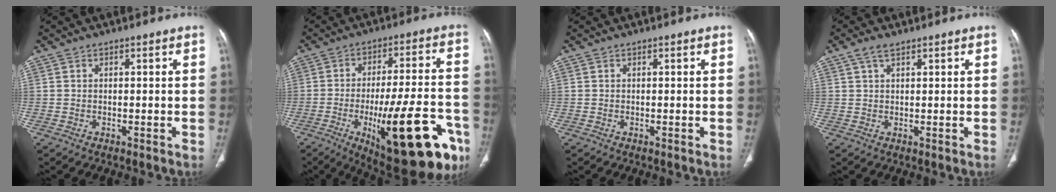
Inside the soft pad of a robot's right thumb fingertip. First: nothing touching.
{"total": 26.1, "force": [-10.2, 8.5, 22.4], "torque": [-0.283, 0.032, -0.132]}
{"total": 0.0}
{"total": 2.6, "force": [1.7, 1.1, 1.7], "torque": [-0.036, 0.003, 0.036]}